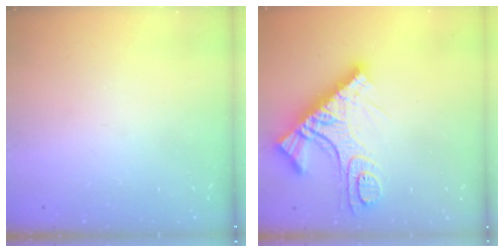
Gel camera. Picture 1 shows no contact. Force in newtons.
{"total": 15.9, "press": 15.8, "slide": 1.7}